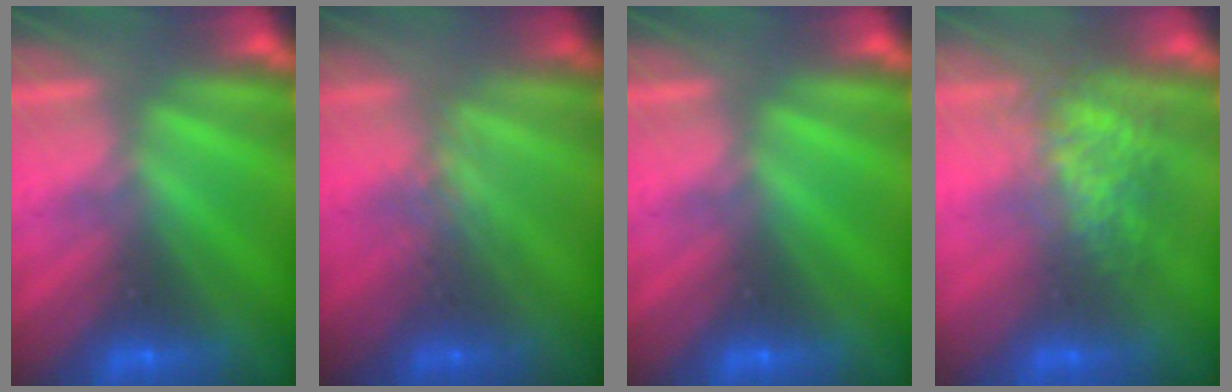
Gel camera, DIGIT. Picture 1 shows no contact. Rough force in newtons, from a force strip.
{"total": 2.6}
{"total": 0.0}
{"total": 3.8}